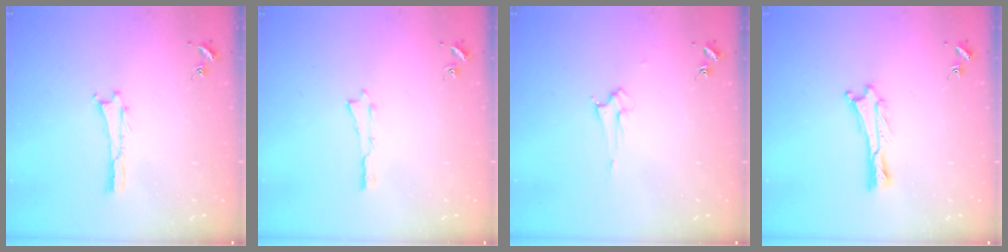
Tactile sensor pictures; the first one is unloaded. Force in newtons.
{"total": 0.0}
{"total": 2.1, "press": 2.1, "slide": 0.2}
{"total": 0.6, "press": 0.6, "slide": 0.2}